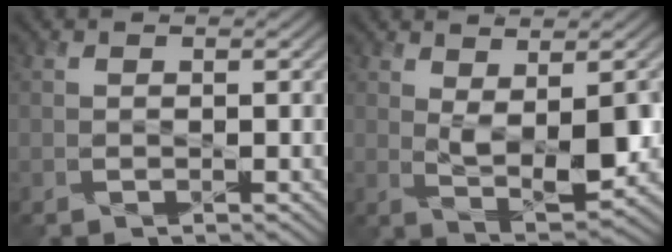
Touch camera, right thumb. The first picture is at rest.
{"total": 6.4, "force": [1.3, 2.5, 5.8], "torque": [-0.103, -0.003, 0.027]}